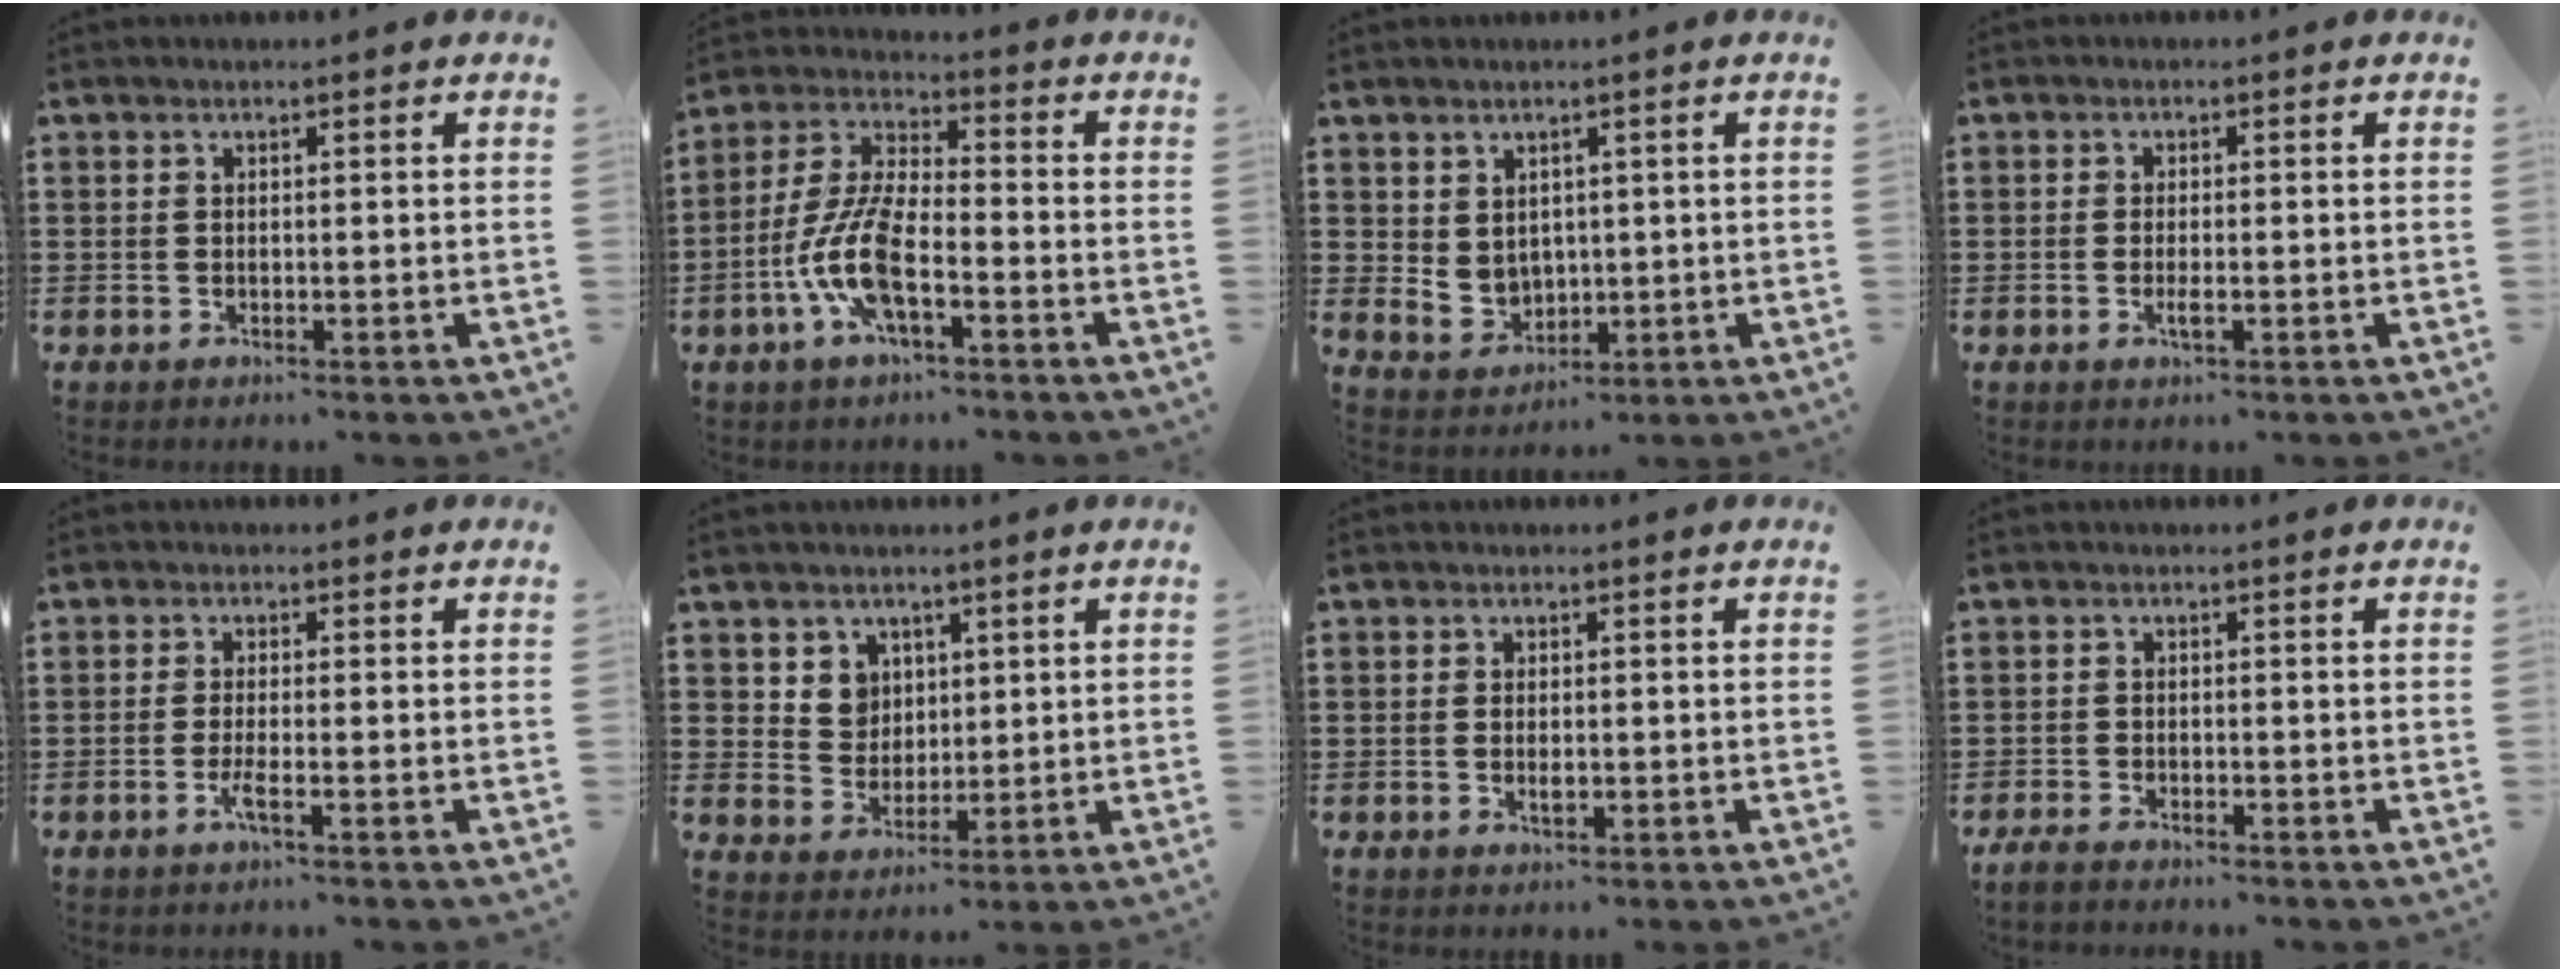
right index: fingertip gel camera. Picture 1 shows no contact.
{"total": 9.8, "force": [-3.7, 3.2, 8.5], "torque": [-0.203, -0.011, -0.076]}
{"total": 3.6, "force": [1.9, 2.9, 1.1], "torque": [-0.027, -0.005, 0.034]}
{"total": 1.9, "force": [-0.7, 0.4, 1.7], "torque": [-0.047, -0.010, -0.015]}
{"total": 2.7, "force": [-1.3, 0.0, 2.4], "torque": [-0.054, -0.011, -0.028]}
{"total": 4.9, "force": [2.3, 4.2, 0.8], "torque": [-0.030, 0.008, 0.041]}
{"total": 1.5, "force": [-0.3, 0.6, 1.4], "torque": [-0.026, -0.001, -0.006]}
{"total": 1.6, "force": [-1.6, 0.2, 0.3], "torque": [-0.009, 0.001, -0.031]}